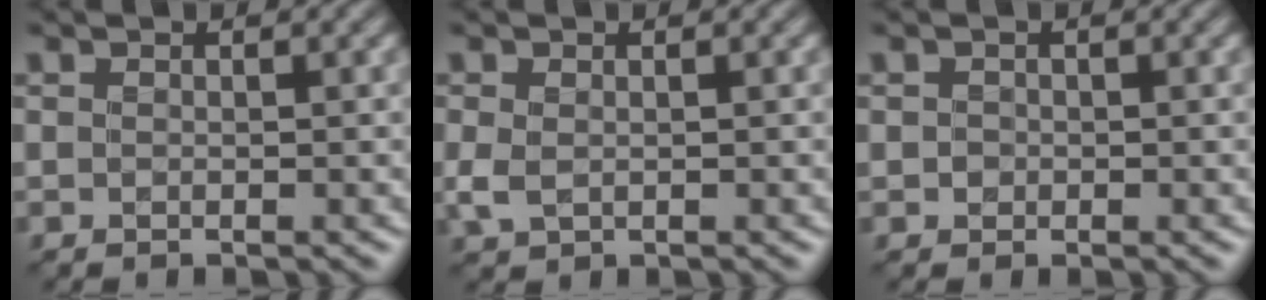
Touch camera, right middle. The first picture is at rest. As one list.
[{"total": 1.7, "force": [-0.1, 1.3, 1.1], "torque": [-0.033, -0.005, 0.000]}, {"total": 0.6, "force": [0.0, 0.5, -0.1], "torque": [0.006, -0.003, -0.003]}]